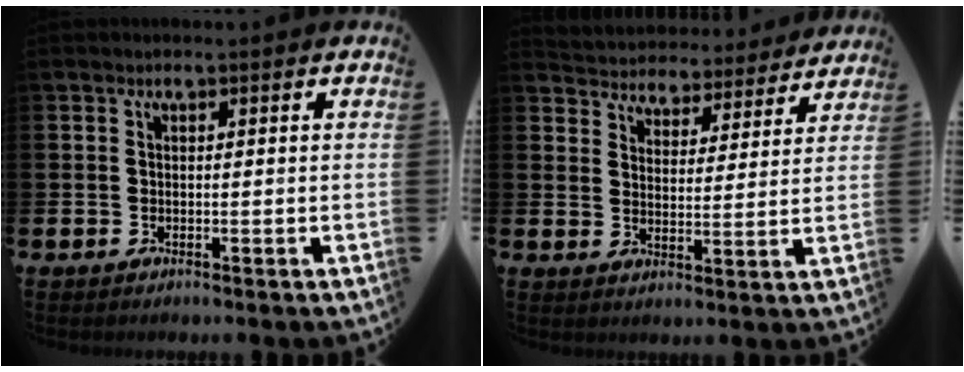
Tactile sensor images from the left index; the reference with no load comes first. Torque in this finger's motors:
{"motor_torque": [0.99, -1.13, 0.18, 0.03]}